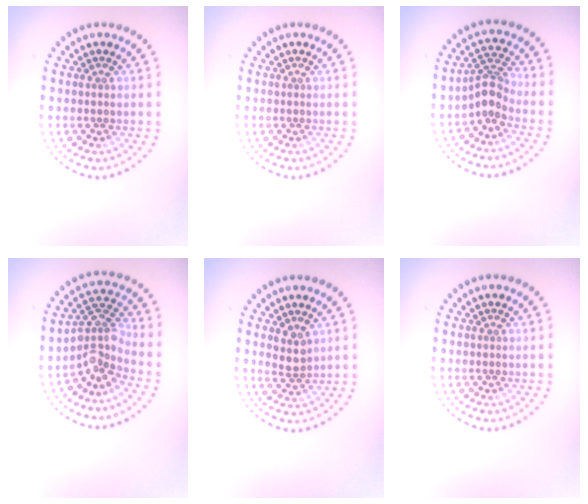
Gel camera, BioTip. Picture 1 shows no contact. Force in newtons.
{"total": 0.0}
{"total": 2.8, "press": 2.0, "slide": 2.0}
{"total": 3.5, "press": 2.5, "slide": 2.4}
{"total": 1.9, "press": 1.6, "slide": 0.9}
{"total": 0.0}